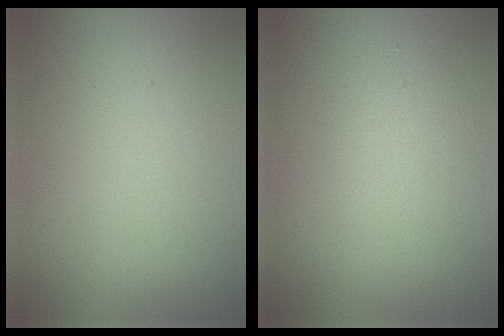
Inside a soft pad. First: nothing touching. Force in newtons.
{"total": 2.4, "press": 2.4, "slide": 0.0}